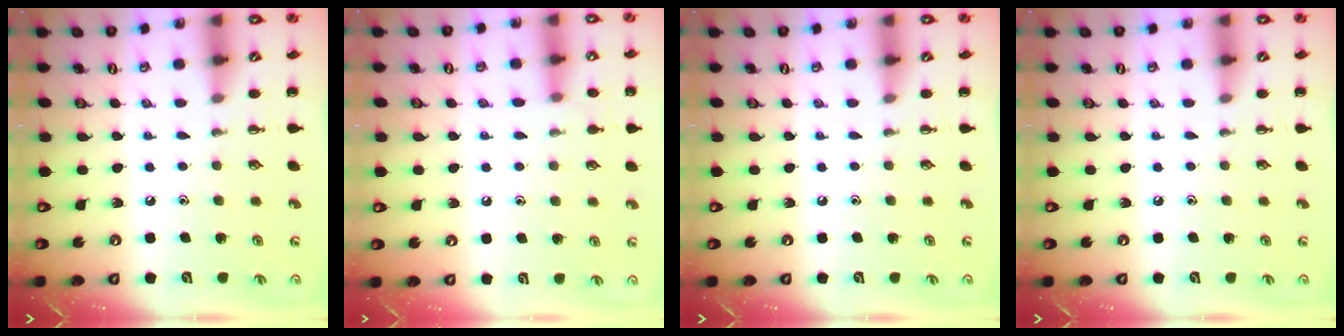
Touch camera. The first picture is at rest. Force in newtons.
{"total": 5.5, "press": 5.2, "slide": 1.8}
{"total": 0.0}
{"total": 0.0}